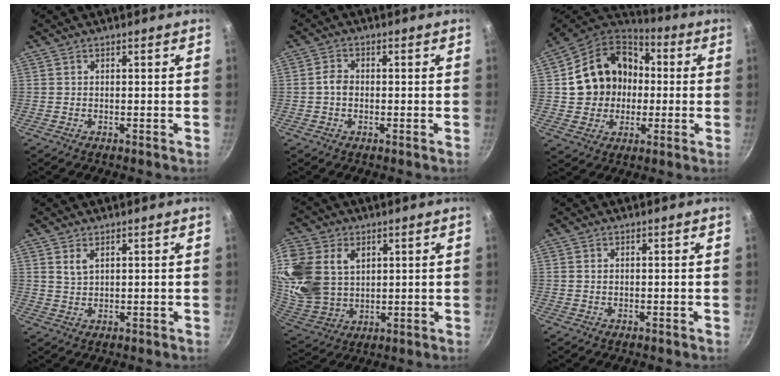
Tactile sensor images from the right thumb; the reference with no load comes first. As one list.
[{"total": 2.9, "force": [-0.3, 2.2, 1.9], "torque": [-0.030, 0.012, -0.009]}, {"total": 17.2, "force": [0.9, 14.9, 8.5], "torque": [-0.120, 0.038, 0.013]}, {"total": 2.4, "force": [1.3, 1.4, 1.6], "torque": [-0.027, -0.006, 0.027]}, {"total": 19.8, "force": [5.8, 14.7, 11.9], "torque": [-0.257, -0.013, 0.123]}, {"total": 0.8, "force": [0.2, 0.5, 0.5], "torque": [-0.008, 0.002, 0.003]}]